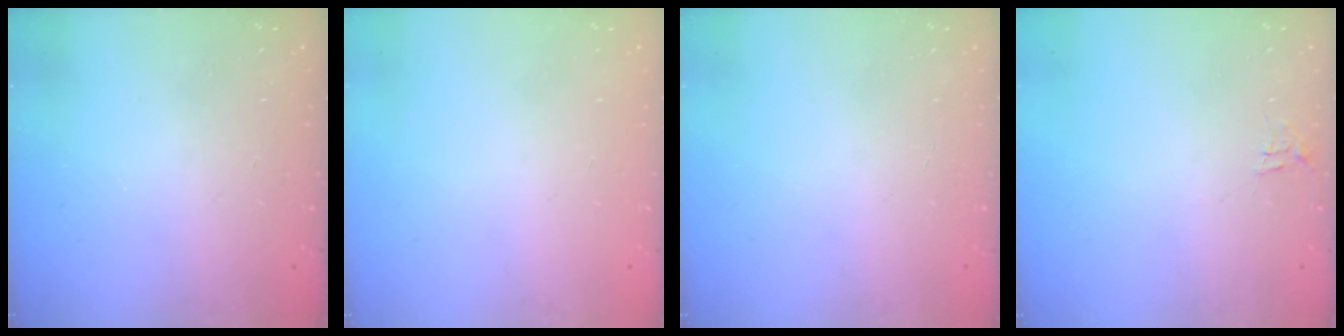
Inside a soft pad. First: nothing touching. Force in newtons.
{"total": 0.0}
{"total": 0.0}
{"total": 4.2, "press": 4.1, "slide": 0.3}